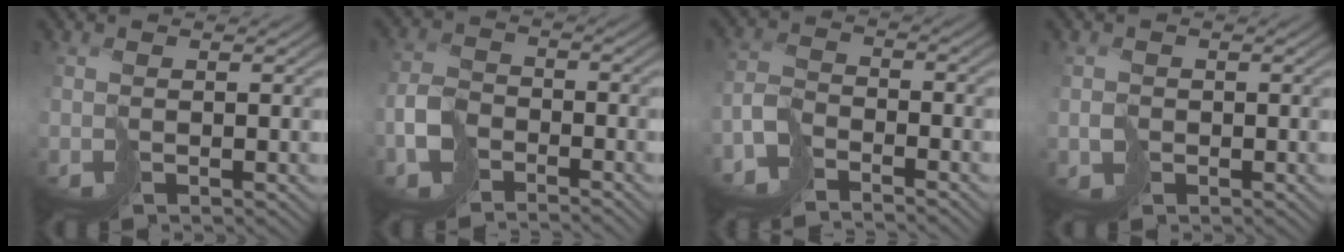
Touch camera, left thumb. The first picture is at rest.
{"total": 4.7, "force": [-3.3, 2.9, 1.7], "torque": [-0.035, -0.002, -0.075]}
{"total": 4.9, "force": [-4.5, 1.7, 1.0], "torque": [-0.015, -0.002, -0.105]}
{"total": 1.8, "force": [-0.7, 1.6, 0.1], "torque": [-0.001, -0.004, -0.016]}